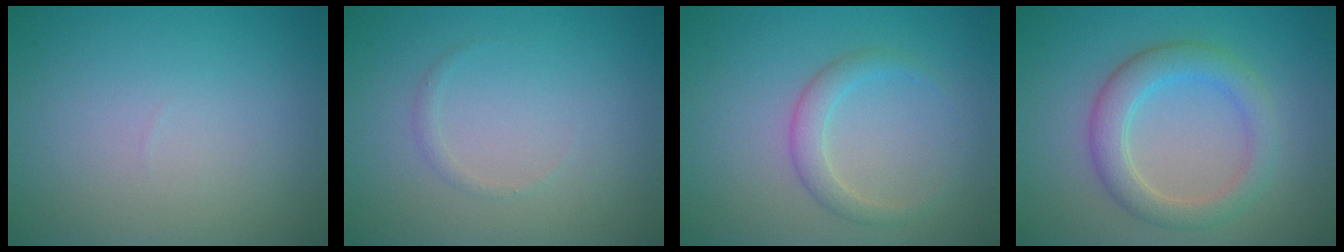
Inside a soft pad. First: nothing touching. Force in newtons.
{"total": 0.6, "press": 0.6, "slide": 0.0}
{"total": 2.0, "press": 2.0, "slide": 0.1}
{"total": 3.9, "press": 3.9, "slide": 0.3}